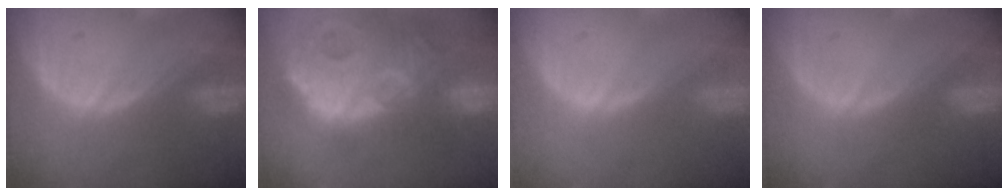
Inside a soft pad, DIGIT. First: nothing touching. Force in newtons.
{"total": 14.8, "press": 12.6, "slide": 7.6}
{"total": 0.0}
{"total": 0.0}